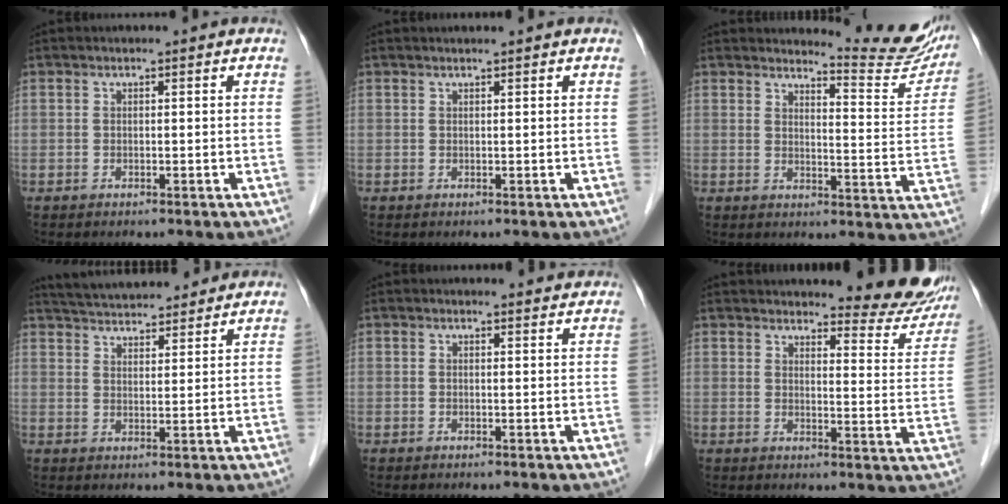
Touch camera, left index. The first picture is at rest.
{"total": 1.3, "force": [1.2, -0.1, 0.6], "torque": [-0.006, 0.013, 0.022]}
{"total": 10.6, "force": [10.5, 0.4, 1.3], "torque": [-0.013, -0.066, 0.116]}
{"total": 12.3, "force": [11.5, 2.4, 3.7], "torque": [-0.060, 0.030, 0.176]}
{"total": 2.1, "force": [2.1, 0.3, 0.0], "torque": [-0.009, -0.002, 0.021]}
{"total": 11.1, "force": [10.4, 2.1, 3.2], "torque": [-0.017, -0.037, 0.112]}